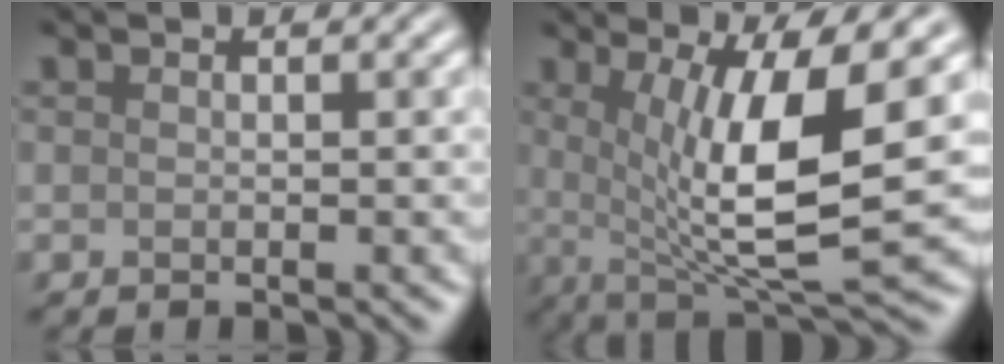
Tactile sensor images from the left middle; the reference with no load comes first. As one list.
[{"total": 9.9, "force": [1.0, 2.6, 9.6], "torque": [-0.154, -0.013, 0.020]}]